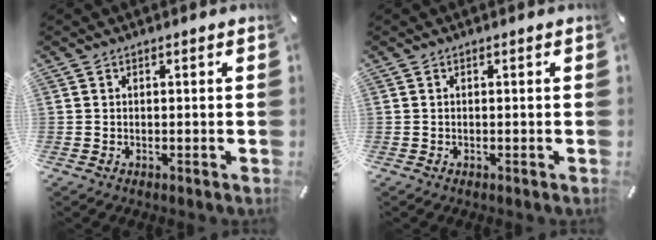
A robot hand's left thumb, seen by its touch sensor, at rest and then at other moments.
{"total": 0.0}